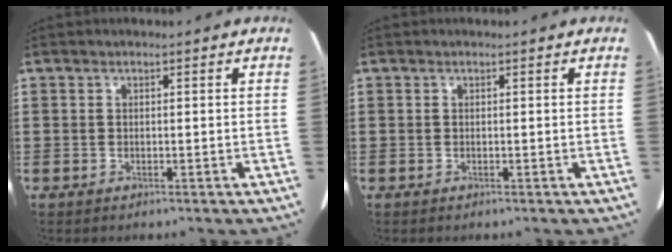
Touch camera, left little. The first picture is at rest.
{"total": 0.0}